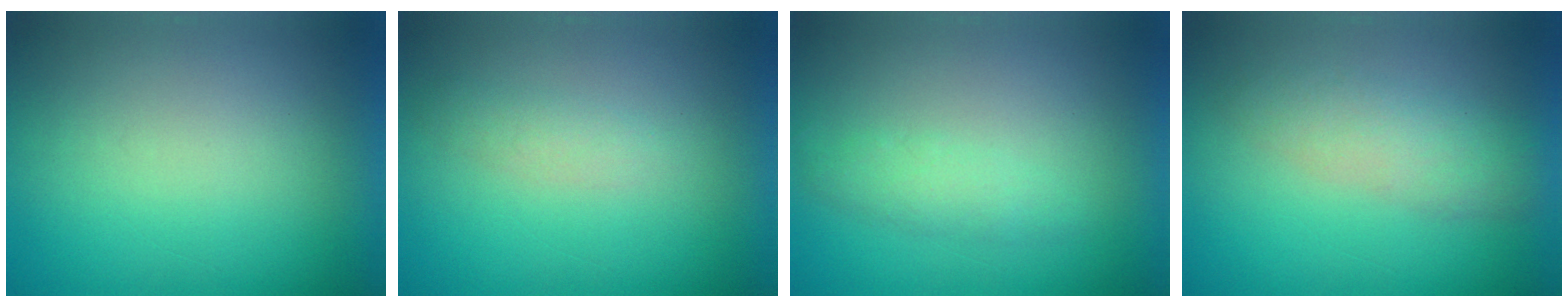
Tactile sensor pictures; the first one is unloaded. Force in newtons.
{"total": 1.9}
{"total": 2.5}
{"total": 3.4}